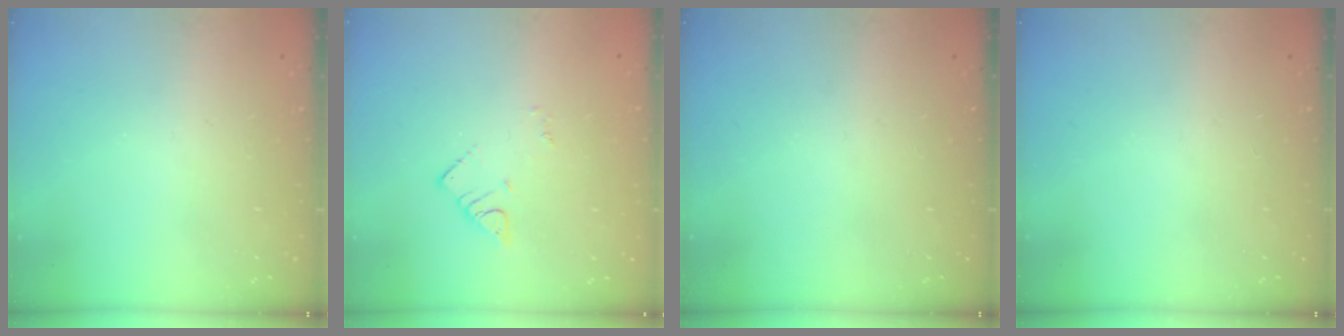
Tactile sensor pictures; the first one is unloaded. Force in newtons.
{"total": 2.7, "press": 2.7, "slide": 0.4}
{"total": 0.0}
{"total": 0.0}